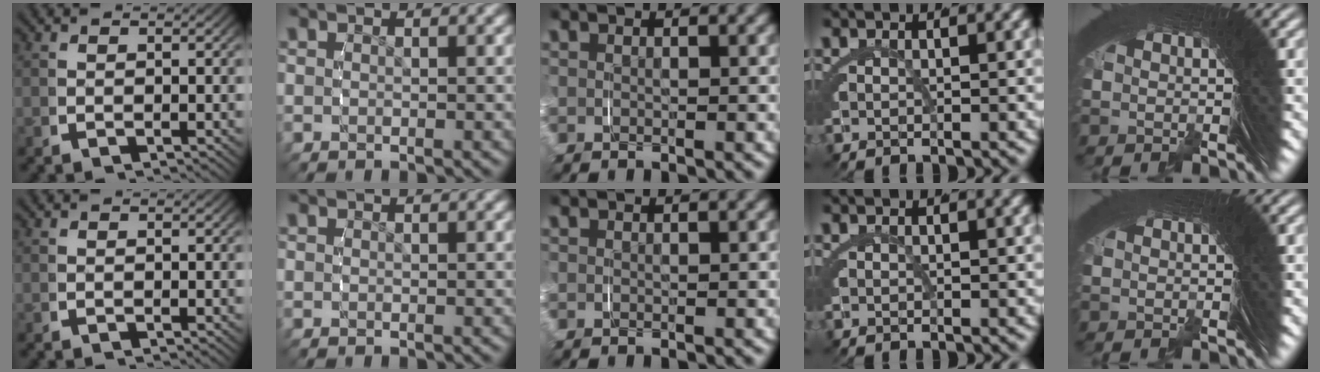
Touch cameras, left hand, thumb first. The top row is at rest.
{}